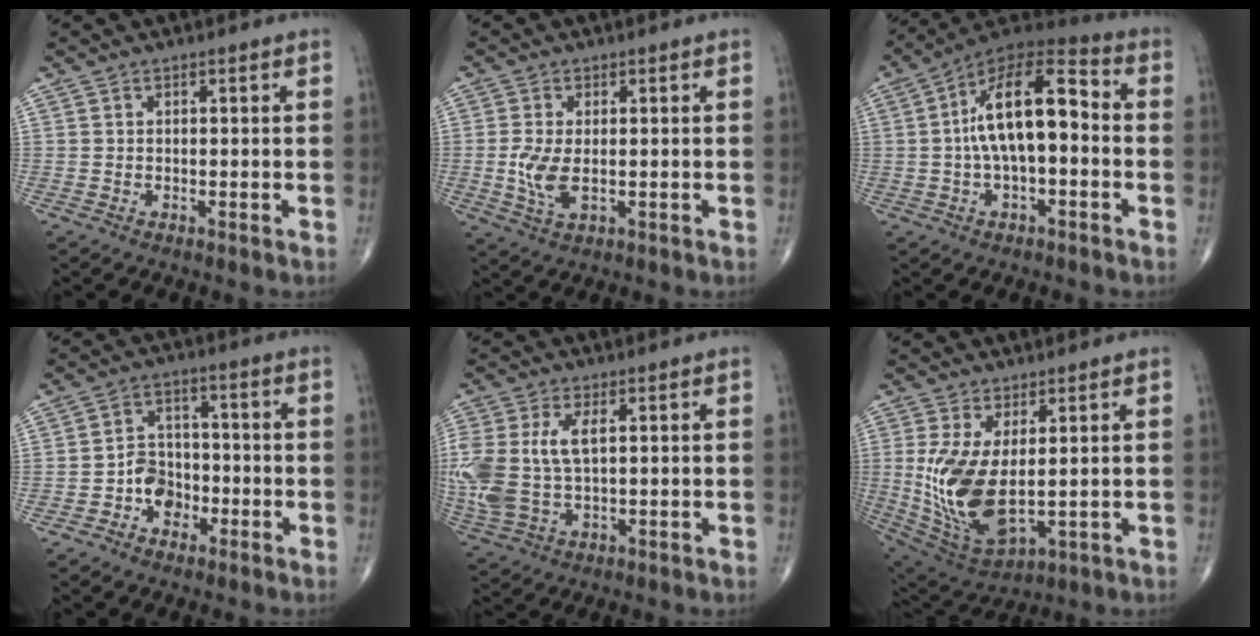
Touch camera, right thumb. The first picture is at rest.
{"total": 5.5, "force": [-0.4, 2.8, 4.8], "torque": [-0.111, -0.011, -0.004]}
{"total": 16.1, "force": [0.1, 7.3, 14.3], "torque": [-0.238, 0.047, -0.009]}
{"total": 6.5, "force": [-2.4, 5.2, 2.9], "torque": [-0.016, 0.031, -0.048]}
{"total": 14.3, "force": [1.9, 8.0, 11.7], "torque": [-0.297, 0.000, 0.046]}
{"total": 14.3, "force": [0.8, 6.8, 12.6], "torque": [-0.255, -0.022, 0.042]}